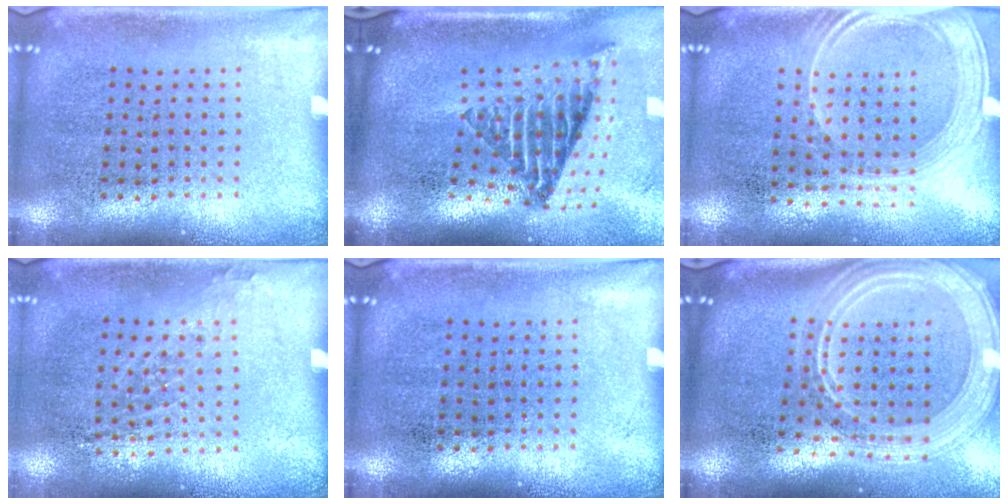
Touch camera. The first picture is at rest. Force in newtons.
{"total": 2.9, "press": 1.8, "slide": 2.3}
{"total": 1.8, "press": 1.6, "slide": 1.0}
{"total": 1.0, "press": 0.8, "slide": 0.6}
{"total": 0.0}
{"total": 3.1, "press": 2.5, "slide": 1.7}